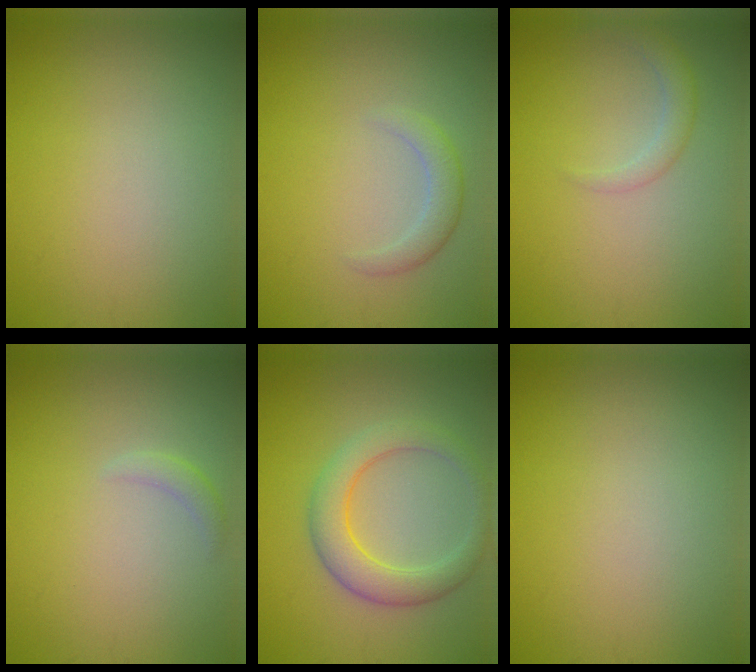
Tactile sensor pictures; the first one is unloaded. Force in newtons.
{"total": 1.9, "press": 1.9, "slide": 0.2}
{"total": 1.7, "press": 1.7, "slide": 0.1}
{"total": 1.1, "press": 1.1, "slide": 0.0}
{"total": 4.3, "press": 4.3, "slide": 0.2}
{"total": 0.0}